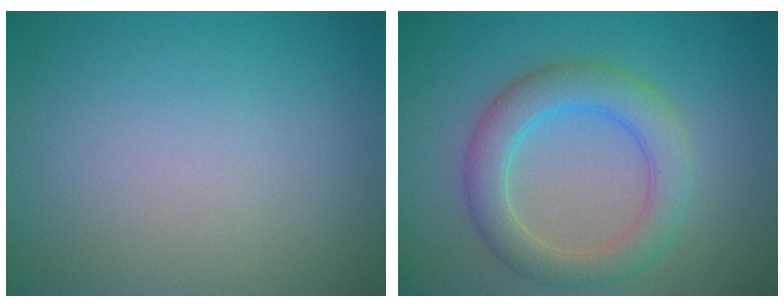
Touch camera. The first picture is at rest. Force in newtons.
{"total": 4.7, "press": 4.7, "slide": 0.3}